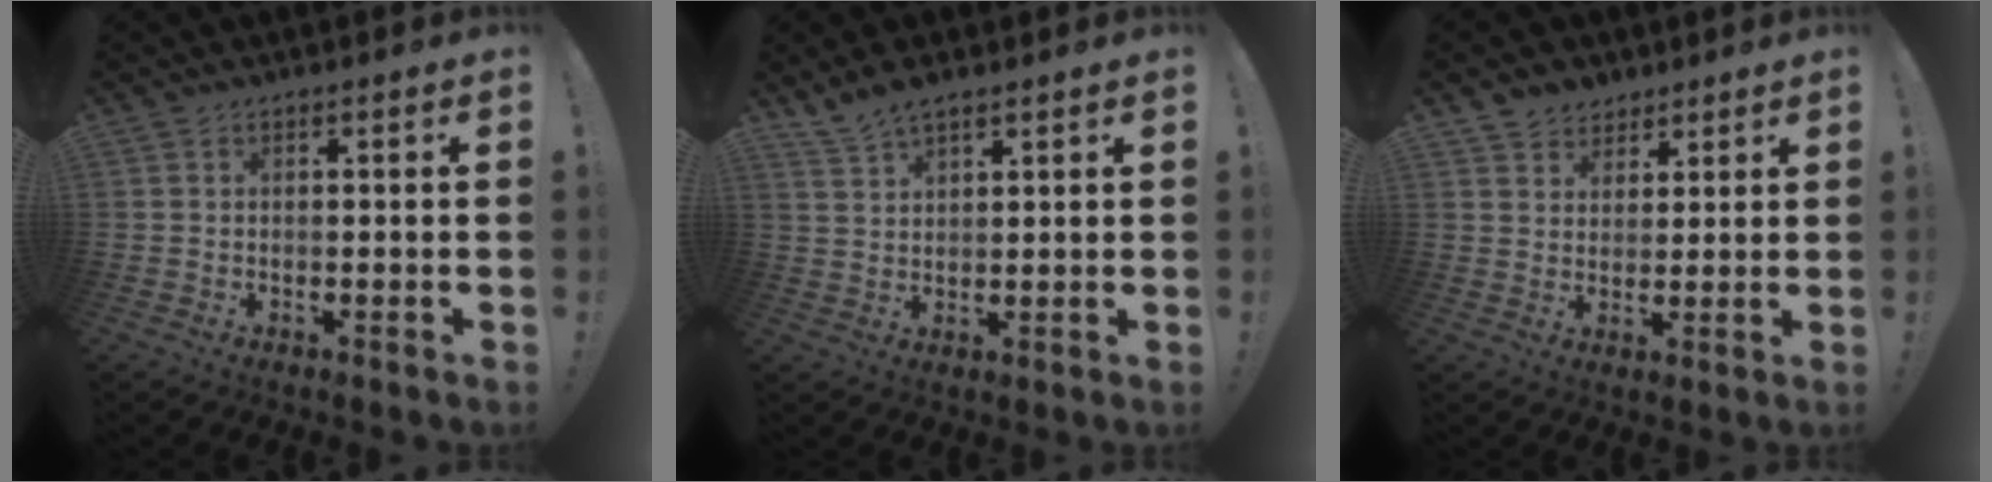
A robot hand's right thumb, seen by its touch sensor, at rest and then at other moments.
{"total": 5.3, "force": [4.4, 1.7, 2.4], "torque": [-0.044, -0.024, 0.082]}
{"total": 5.3, "force": [3.7, 3.8, -0.1], "torque": [-0.003, -0.028, 0.072]}